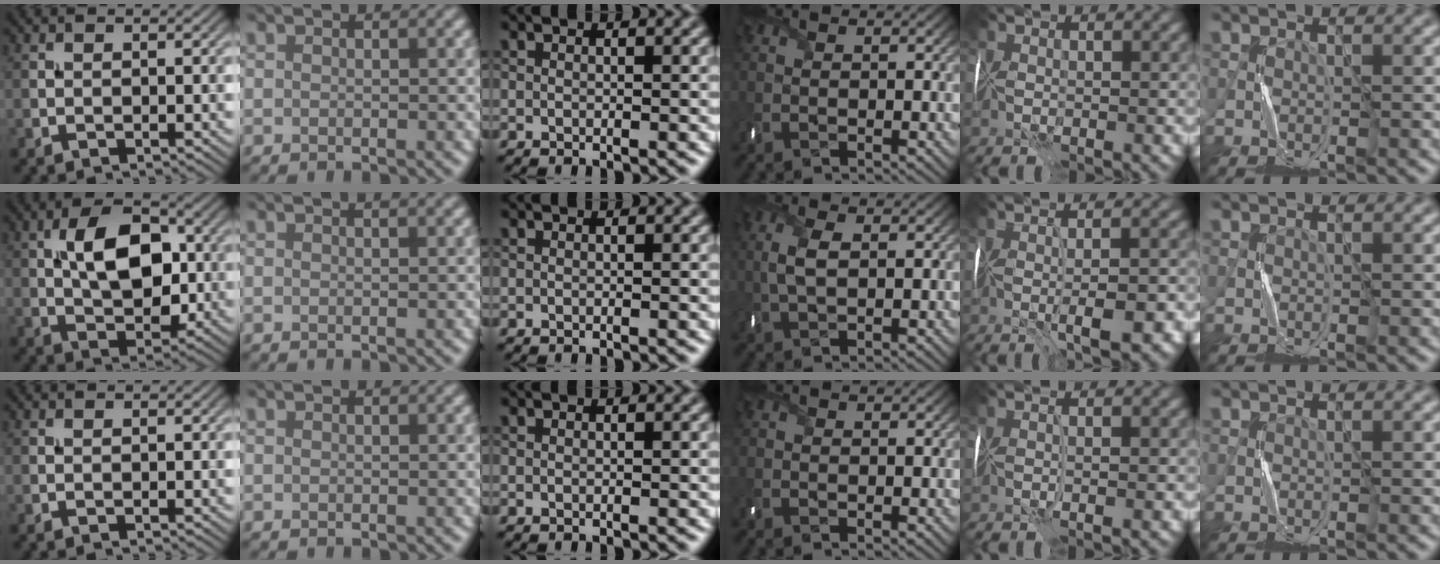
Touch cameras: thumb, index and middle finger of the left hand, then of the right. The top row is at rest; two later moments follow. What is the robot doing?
{"motion": "fold", "object": "handkerchief"}